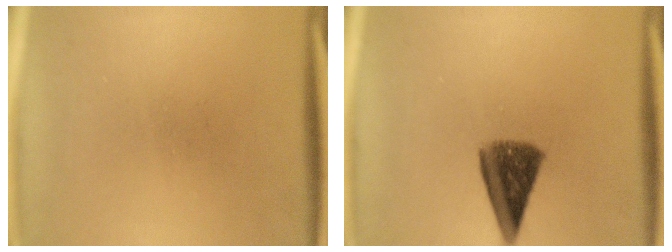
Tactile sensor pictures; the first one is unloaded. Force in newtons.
{"total": 8.1}